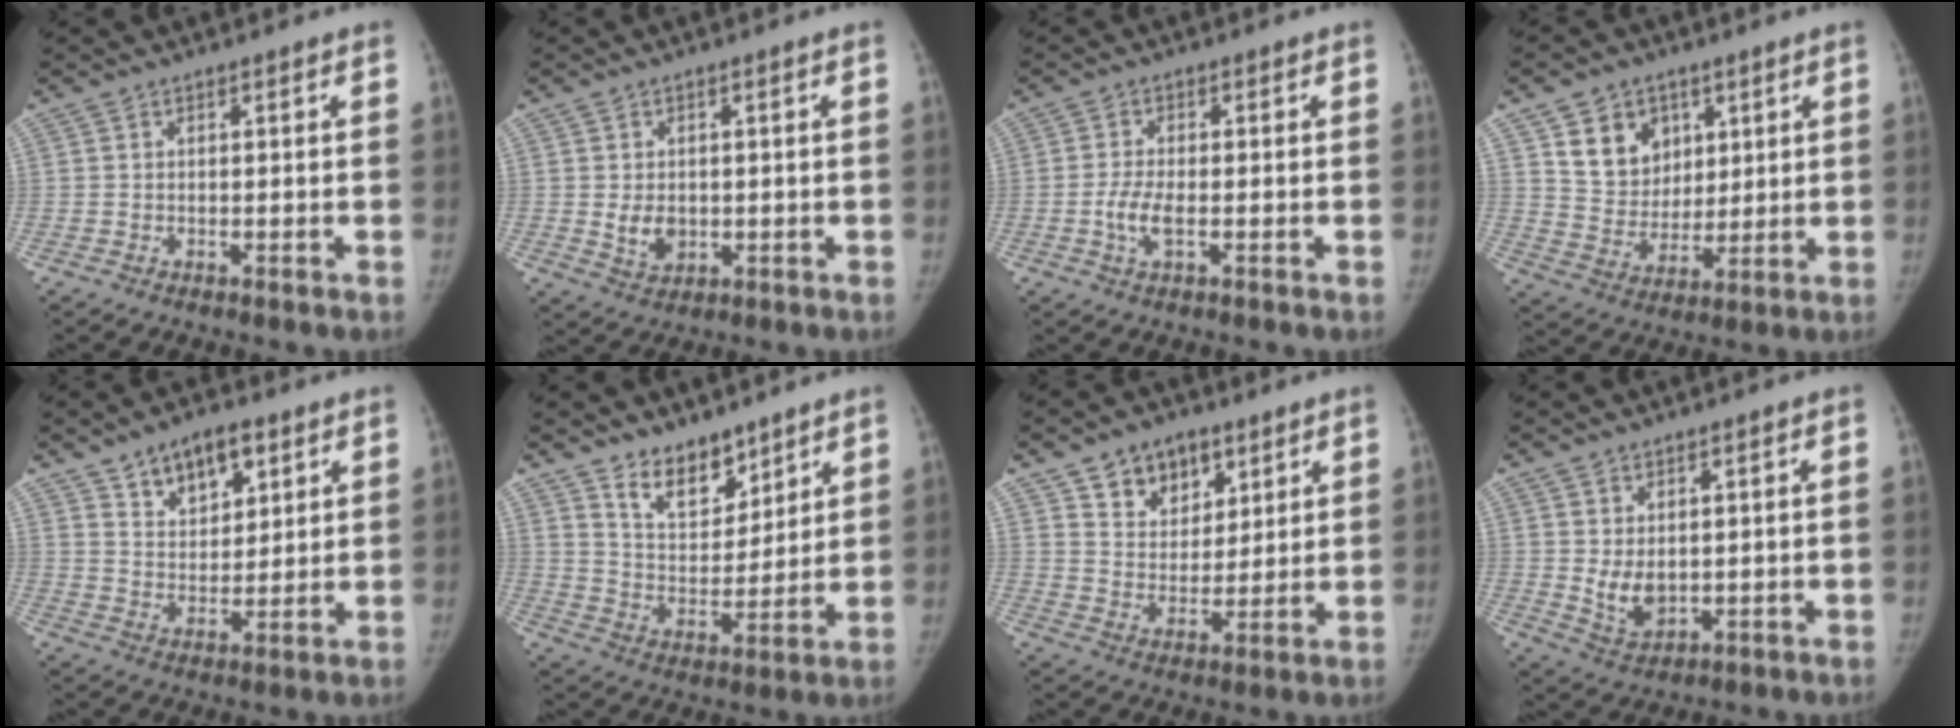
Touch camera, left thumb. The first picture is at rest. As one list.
[{"total": 4.5, "force": [-0.2, 3.4, 2.9], "torque": [-0.034, -0.006, 0.005]}, {"total": 4.2, "force": [-1.1, 1.6, 3.6], "torque": [-0.080, 0.004, -0.024]}, {"total": 11.0, "force": [5.1, 8.9, 4.1], "torque": [-0.037, -0.028, 0.100]}, {"total": 9.6, "force": [5.6, 5.4, 5.7], "torque": [-0.057, -0.033, 0.094]}, {"total": 10.1, "force": [7.6, 5.1, 4.2], "torque": [-0.036, -0.063, 0.141]}, {"total": 10.2, "force": [6.0, 6.9, 4.5], "torque": [-0.033, -0.033, 0.102]}, {"total": 5.4, "force": [0.6, 3.7, 3.8], "torque": [-0.052, -0.018, 0.027]}]